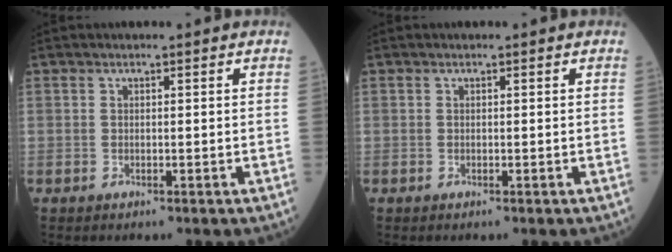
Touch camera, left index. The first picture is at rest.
{"total": 0.0}